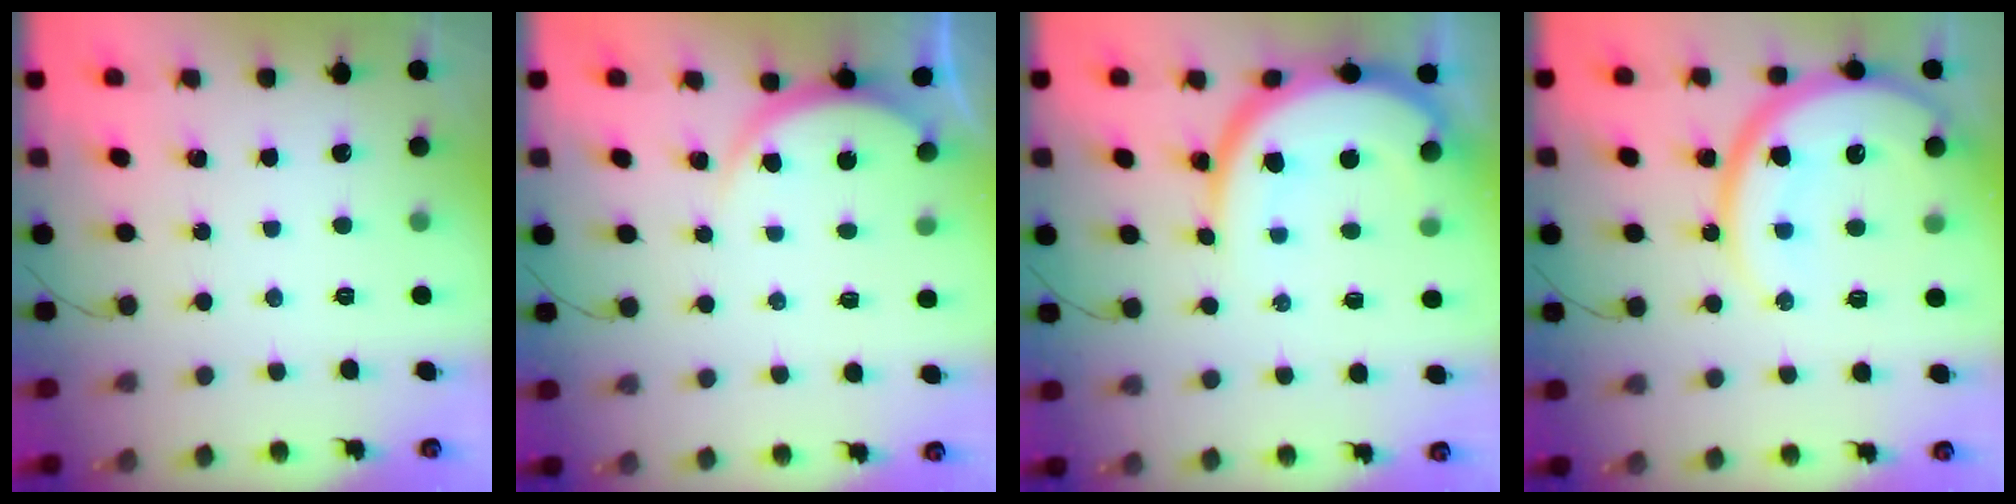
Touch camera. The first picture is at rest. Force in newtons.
{"total": 4.6, "press": 4.6, "slide": 0.4}
{"total": 12.2, "press": 12.2, "slide": 1.0}
{"total": 17.6, "press": 17.5, "slide": 1.5}